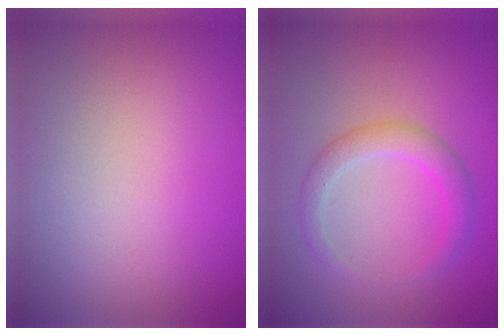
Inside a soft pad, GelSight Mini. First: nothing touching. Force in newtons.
{"total": 2.5, "press": 2.5, "slide": 0.1}